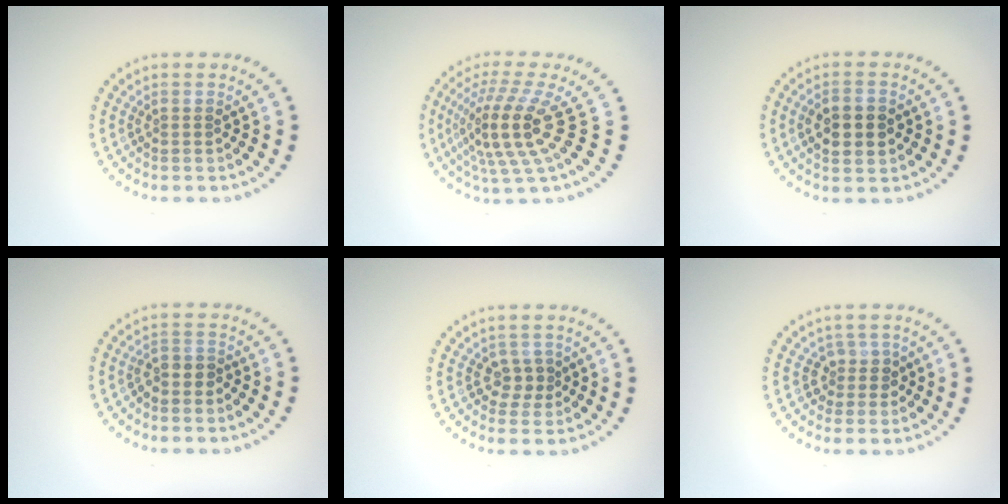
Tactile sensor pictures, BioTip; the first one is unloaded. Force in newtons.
{"total": 5.3, "press": 3.9, "slide": 3.6}
{"total": 4.5, "press": 4.5, "slide": 0.1}
{"total": 1.4, "press": 1.1, "slide": 0.8}
{"total": 1.9, "press": 1.6, "slide": 0.9}
{"total": 1.9, "press": 1.4, "slide": 1.3}